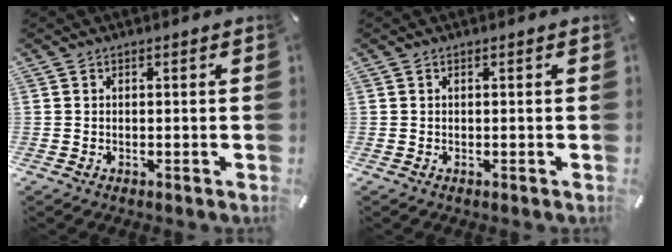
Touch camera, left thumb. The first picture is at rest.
{"total": 0.0}